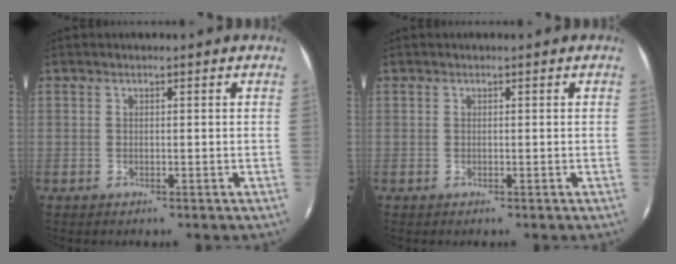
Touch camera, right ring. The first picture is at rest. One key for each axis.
{"total": 0.0}